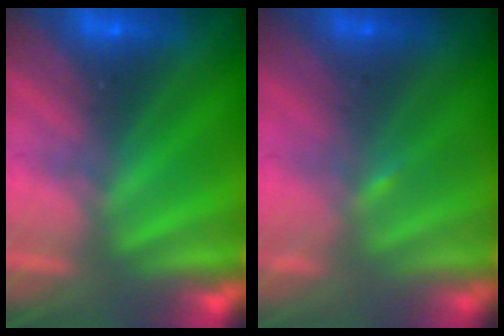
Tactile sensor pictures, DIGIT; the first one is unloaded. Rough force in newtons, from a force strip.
{"total": 1.1}